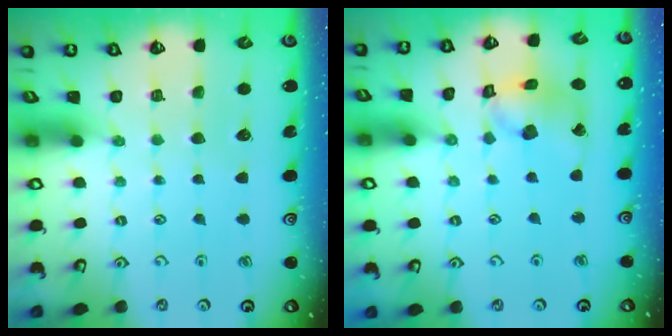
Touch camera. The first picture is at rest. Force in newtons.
{"total": 11.8, "press": 11.7, "slide": 1.5}